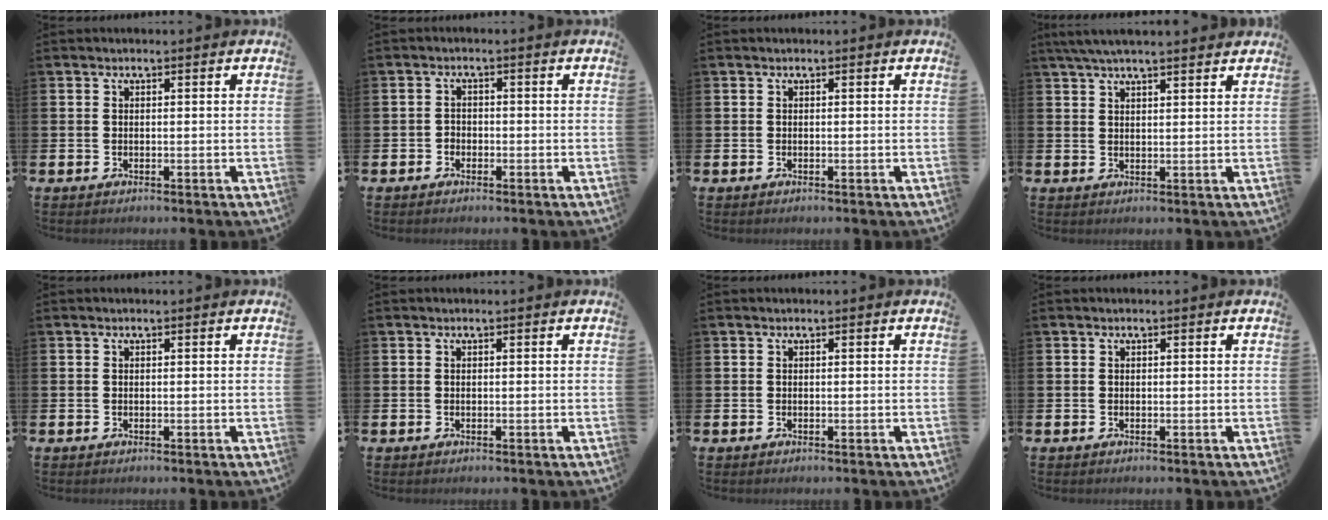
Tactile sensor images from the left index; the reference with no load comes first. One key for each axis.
{"total": 1.5, "fx": -0.9, "fy": 1.1, "fz": 0.2, "tx": -0.005, "ty": 0.004, "tz": -0.021}
{"total": 0.0}
{"total": 4.3, "fx": 3.8, "fy": 0.5, "fz": 1.9, "tx": -0.051, "ty": -0.002, "tz": 0.070}
{"total": 0.0}
{"total": 0.0}
{"total": 0.0}
{"total": 0.0}